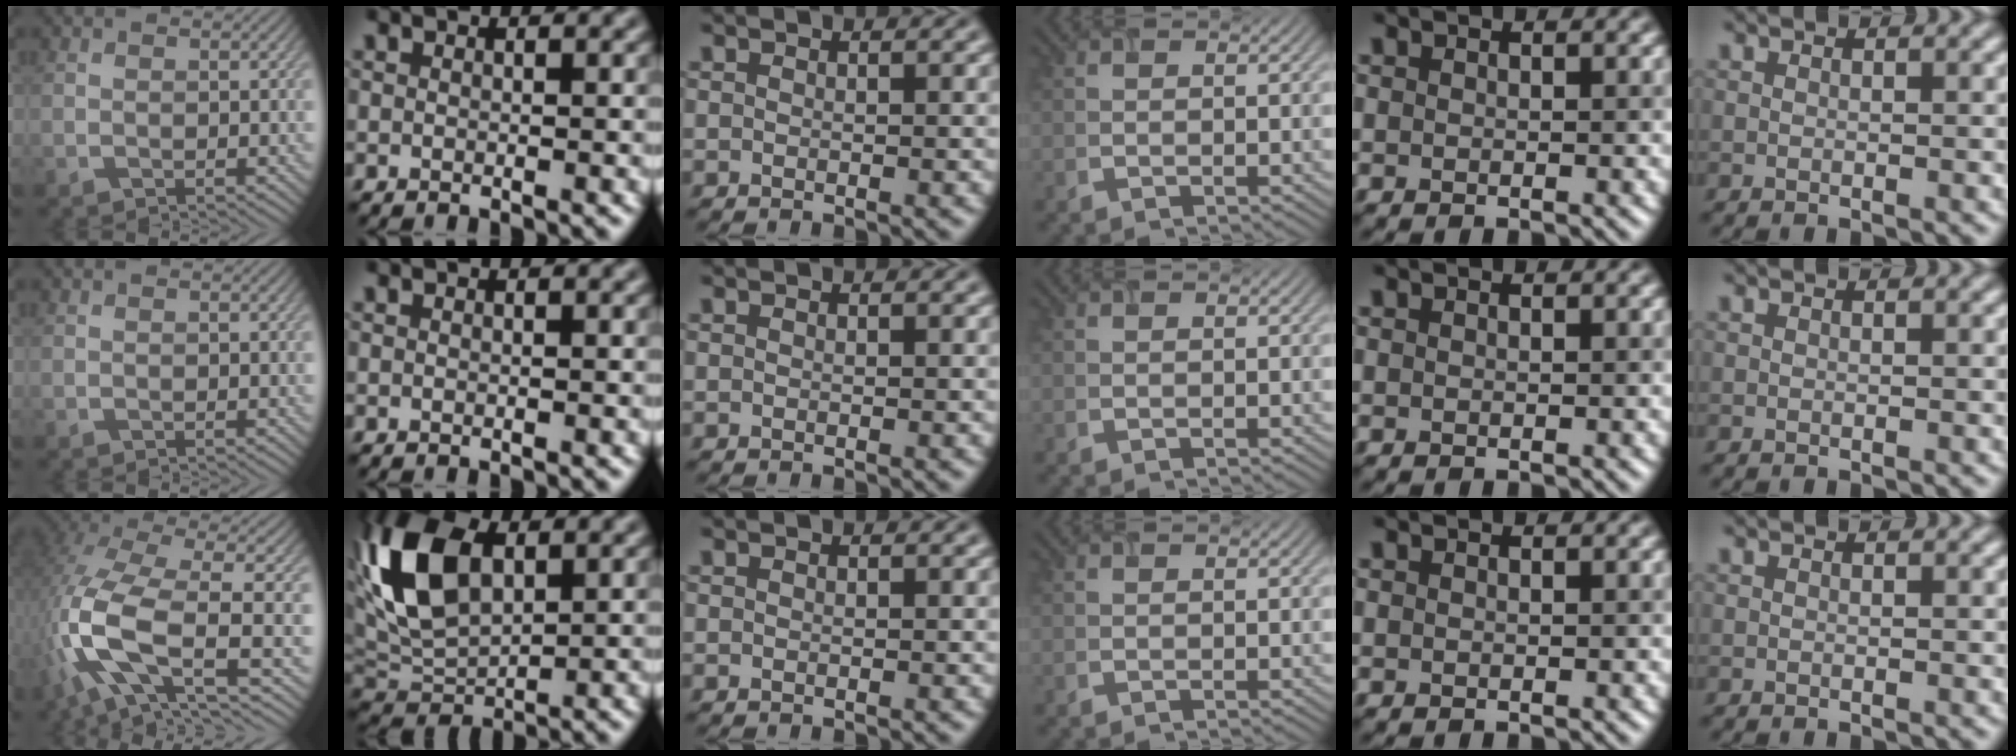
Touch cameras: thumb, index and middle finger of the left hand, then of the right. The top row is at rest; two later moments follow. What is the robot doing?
{"motion": "close", "object": "airpods case & airpods"}